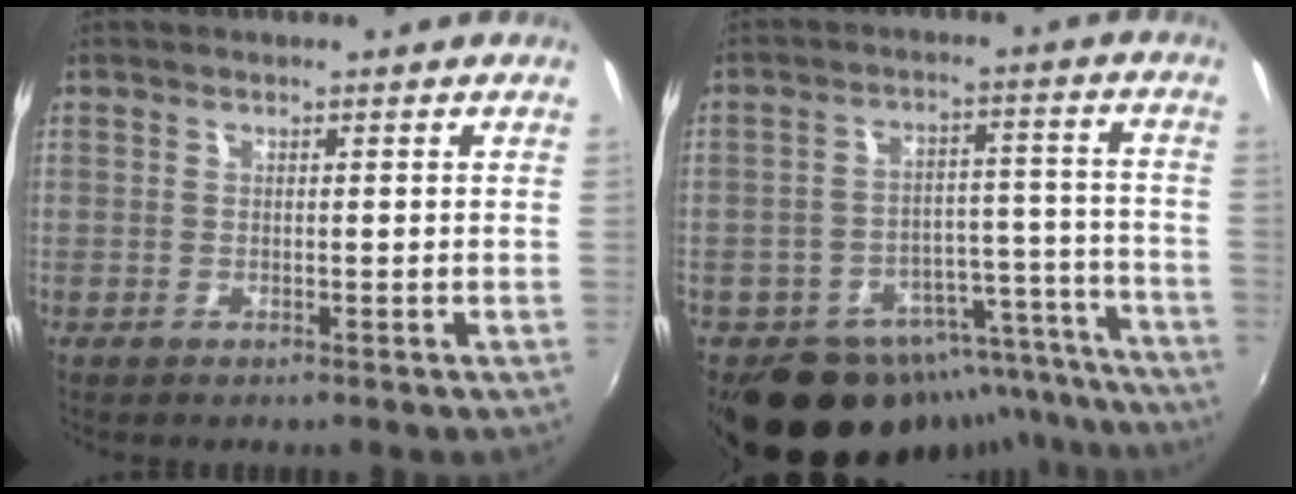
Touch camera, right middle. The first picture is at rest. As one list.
[{"total": 18.7, "force": [-15.5, 8.9, 5.6], "torque": [-0.094, 0.045, -0.198]}]